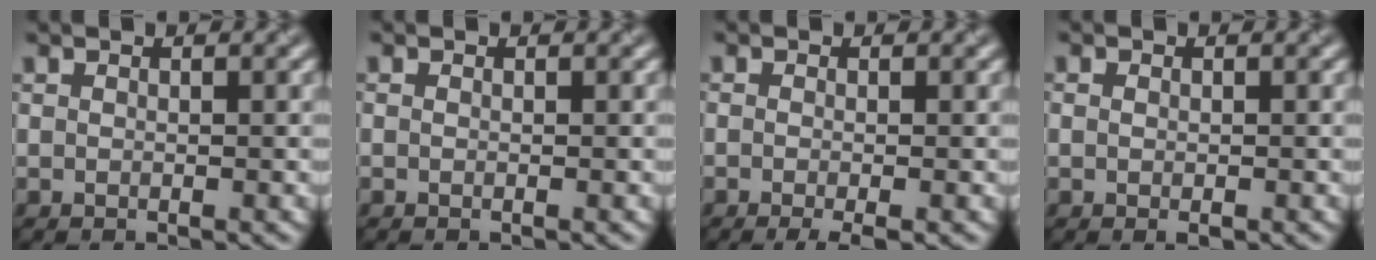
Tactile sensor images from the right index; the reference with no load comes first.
{"total": 0.0}
{"total": 2.0, "force": [-1.1, 0.2, 1.6], "torque": [-0.021, 0.000, -0.011]}
{"total": 0.7, "force": [-0.5, 0.3, 0.4], "torque": [-0.003, 0.006, 0.002]}